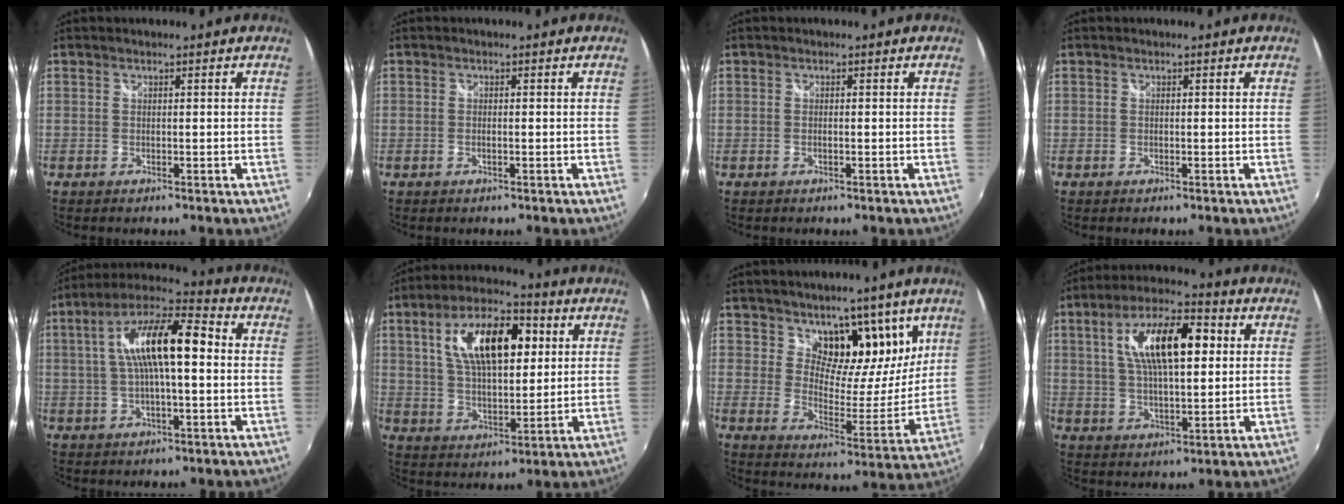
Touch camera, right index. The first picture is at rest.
{"total": 0.7, "force": [-0.2, 0.0, 0.7], "torque": [-0.016, 0.001, -0.005]}
{"total": 0.5, "force": [-0.1, 0.0, 0.5], "torque": [-0.013, 0.001, -0.005]}
{"total": 0.0}
{"total": 14.9, "force": [1.4, 4.5, 14.1], "torque": [-0.255, 0.025, 0.015]}
{"total": 16.4, "force": [5.0, 7.5, 13.7], "torque": [-0.243, 0.029, 0.088]}
{"total": 14.3, "force": [9.0, 8.3, 7.4], "torque": [-0.092, -0.017, 0.149]}
{"total": 14.9, "force": [3.7, 5.7, 13.2], "torque": [-0.236, 0.024, 0.064]}